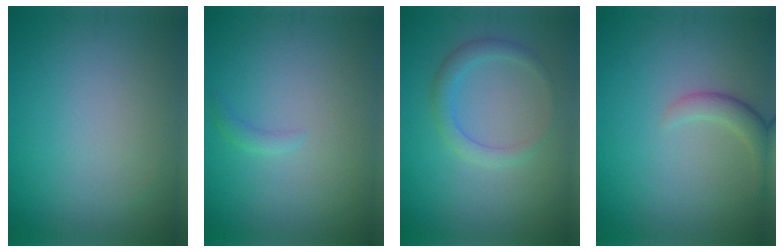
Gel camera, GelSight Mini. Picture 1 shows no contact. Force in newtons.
{"total": 0.8, "press": 0.8, "slide": 0.1}
{"total": 2.2, "press": 2.2, "slide": 0.1}
{"total": 2.3, "press": 2.3, "slide": 0.2}